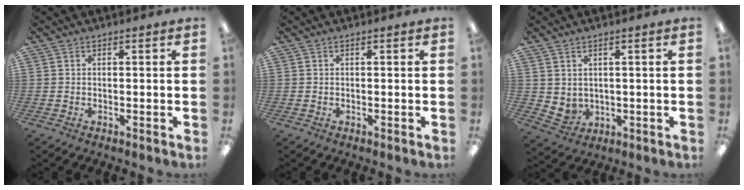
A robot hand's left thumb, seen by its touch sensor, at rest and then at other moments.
{"total": 0.0}
{"total": 3.3, "force": [2.2, 2.3, 1.0], "torque": [-0.025, -0.012, 0.043]}